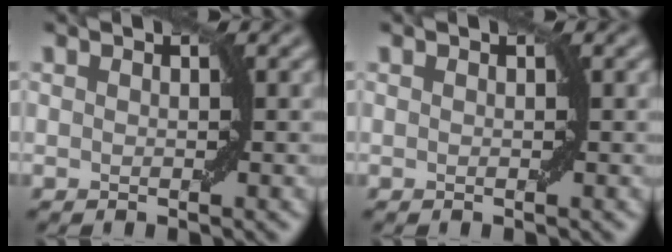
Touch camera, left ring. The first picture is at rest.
{"total": 0.0}